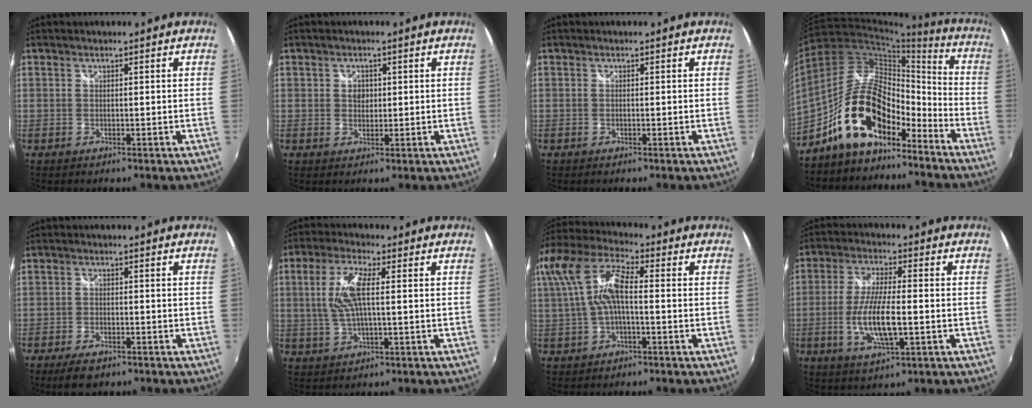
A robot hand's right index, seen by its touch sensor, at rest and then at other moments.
{"total": 2.1, "force": [0.3, 1.9, 0.8], "torque": [-0.009, 0.003, 0.003]}
{"total": 0.0}
{"total": 16.8, "force": [-11.3, 7.8, 9.7], "torque": [-0.186, 0.027, -0.197]}
{"total": 4.9, "force": [-3.5, 2.0, 2.8], "torque": [-0.069, -0.012, -0.059]}
{"total": 8.3, "force": [0.7, 2.5, 7.8], "torque": [-0.161, 0.006, 0.017]}
{"total": 12.5, "force": [1.1, 4.7, 11.5], "torque": [-0.218, 0.012, 0.021]}
{"total": 10.5, "force": [-2.3, 2.9, 9.8], "torque": [-0.196, -0.010, -0.042]}